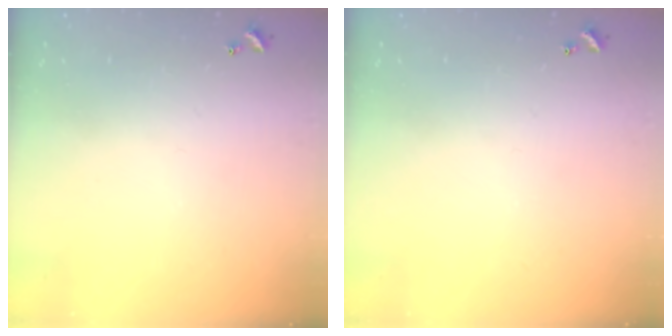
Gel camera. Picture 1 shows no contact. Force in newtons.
{"total": 0.0}